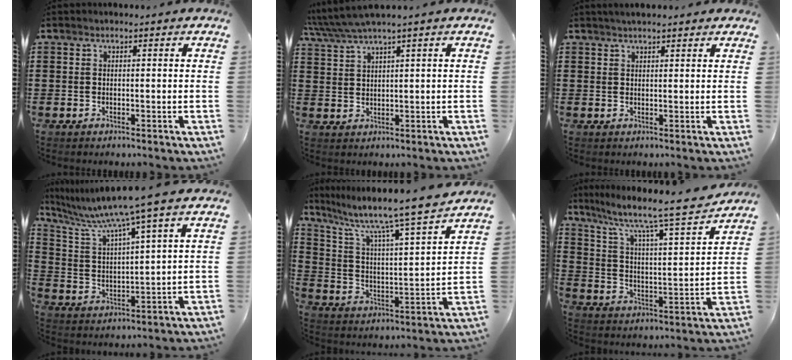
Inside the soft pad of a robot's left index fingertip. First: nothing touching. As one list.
[{"total": 3.4, "force": [2.7, -0.1, 2.1], "torque": [-0.057, -0.006, 0.044]}, {"total": 2.0, "force": [1.8, 0.3, 0.8], "torque": [-0.019, 0.006, 0.033]}, {"total": 8.7, "force": [6.9, -1.0, 5.2], "torque": [-0.128, -0.044, 0.107]}, {"total": 8.9, "force": [7.6, -0.1, 4.7], "torque": [-0.123, -0.056, 0.118]}, {"total": 8.5, "force": [7.1, 0.4, 4.7], "torque": [-0.112, -0.058, 0.108]}]